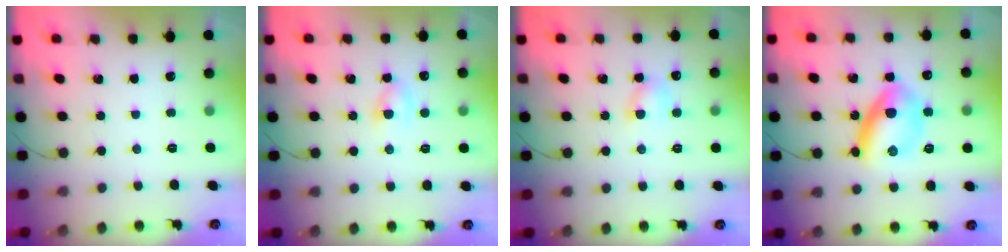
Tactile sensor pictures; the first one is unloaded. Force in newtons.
{"total": 2.7, "press": 2.4, "slide": 1.2}
{"total": 5.5, "press": 5.3, "slide": 1.4}
{"total": 10.8, "press": 10.8, "slide": 0.3}